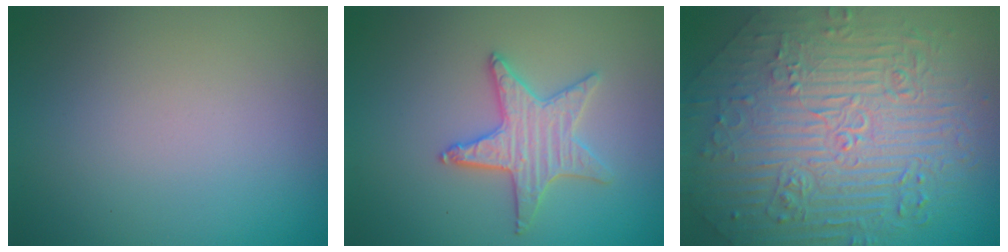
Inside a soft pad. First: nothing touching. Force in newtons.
{"total": 3.1, "press": 3.1, "slide": 0.5}
{"total": 11.2, "press": 7.5, "slide": 8.2}